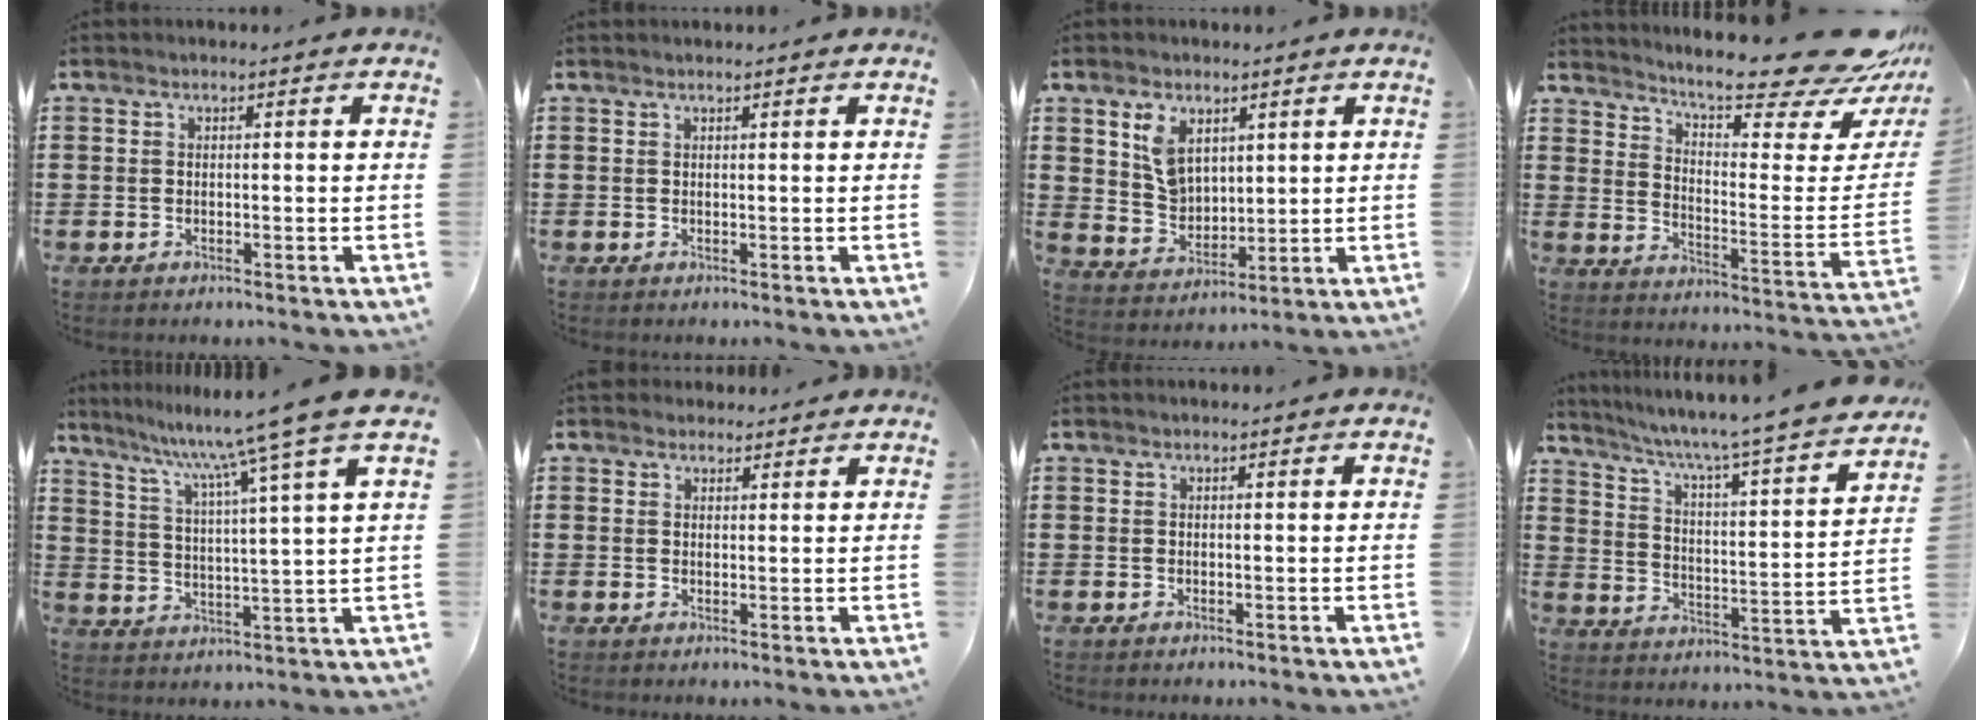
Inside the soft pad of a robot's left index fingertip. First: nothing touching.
{"total": 0.0}
{"total": 6.2, "force": [3.0, 4.3, 3.2], "torque": [-0.064, 0.005, 0.055]}
{"total": 13.3, "force": [11.5, 0.8, 6.6], "torque": [-0.116, -0.094, 0.186]}
{"total": 9.5, "force": [7.8, -1.9, 5.1], "torque": [-0.123, -0.051, 0.118]}
{"total": 2.2, "force": [1.9, 1.1, -0.2], "torque": [-0.003, 0.005, 0.037]}
{"total": 0.0}
{"total": 4.7, "force": [4.1, -0.5, 2.2], "torque": [-0.066, -0.045, 0.055]}